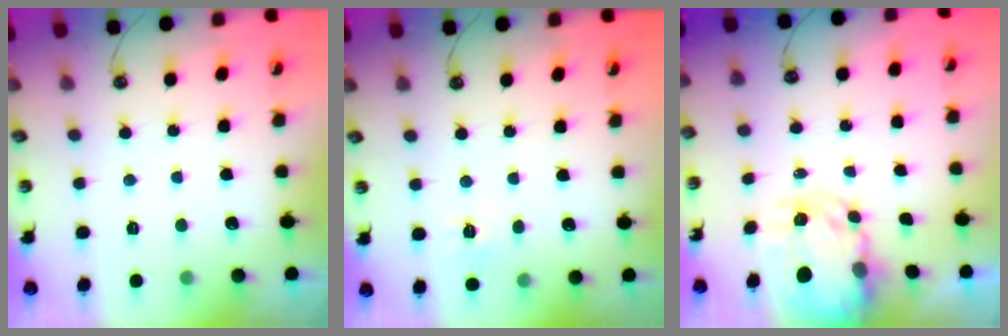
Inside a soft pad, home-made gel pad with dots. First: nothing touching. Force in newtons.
{"total": 6.1, "press": 6.1, "slide": 0.7}
{"total": 5.1, "press": 5.1, "slide": 0.2}